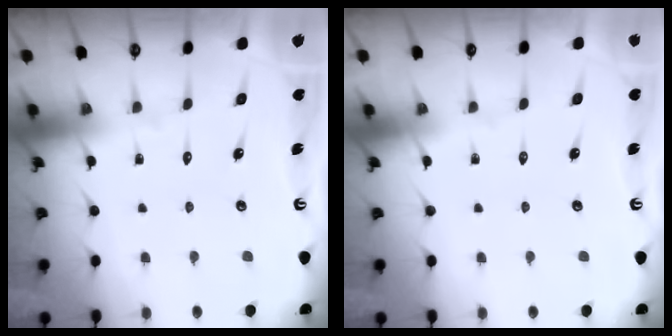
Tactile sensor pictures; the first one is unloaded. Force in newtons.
{"total": 0.0}